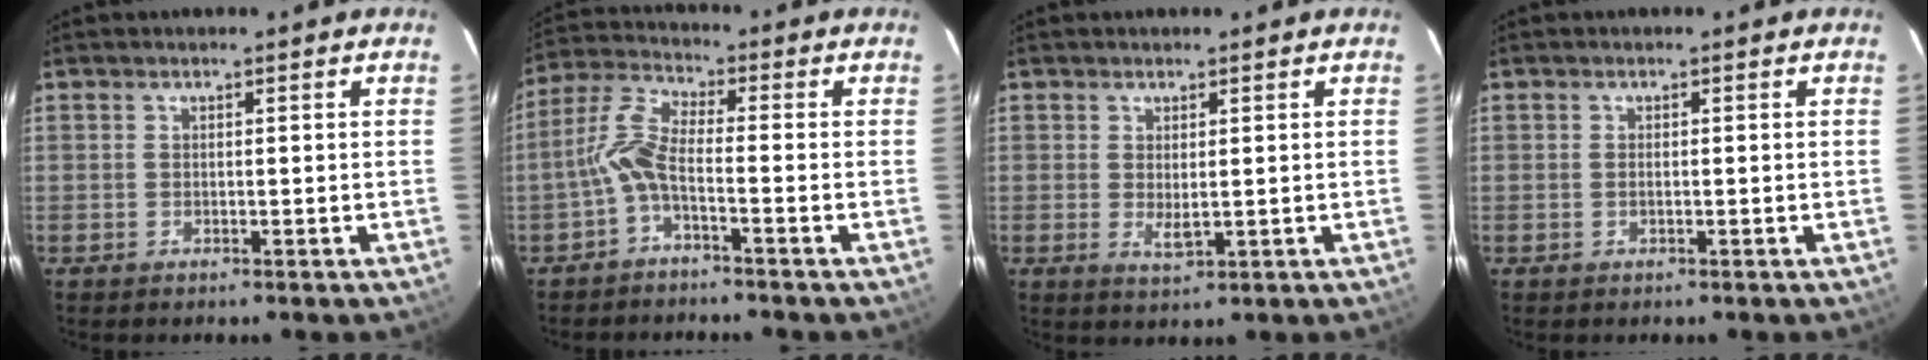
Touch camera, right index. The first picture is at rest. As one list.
[{"total": 6.0, "force": [-2.4, 1.2, 5.4], "torque": [-0.133, 0.015, -0.052]}, {"total": 2.8, "force": [0.0, 1.1, 2.6], "torque": [-0.046, -0.007, 0.003]}, {"total": 0.6, "force": [-0.1, 0.2, 0.6], "torque": [-0.013, 0.001, -0.003]}]